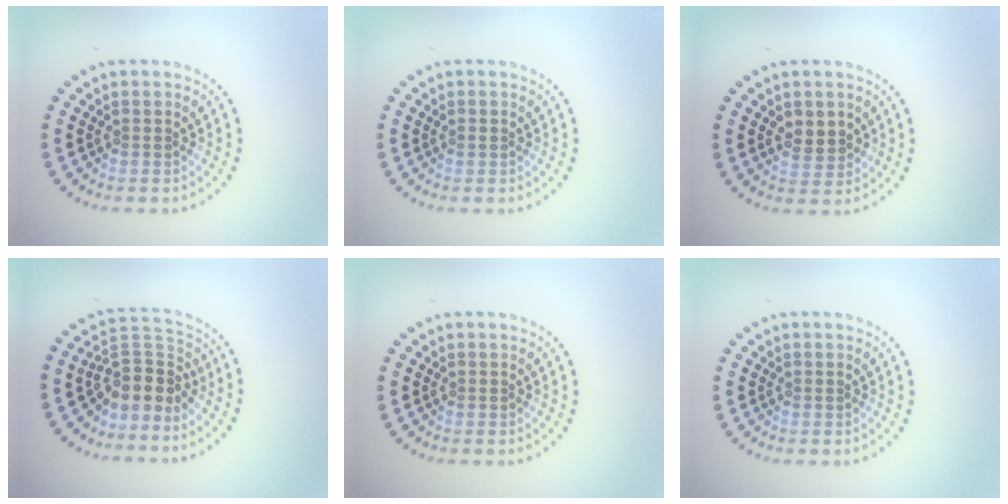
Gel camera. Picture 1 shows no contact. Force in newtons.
{"total": 0.6, "press": 0.6, "slide": 0.1}
{"total": 2.5, "press": 2.4, "slide": 0.5}
{"total": 3.9, "press": 3.0, "slide": 2.5}
{"total": 0.0}
{"total": 0.0}